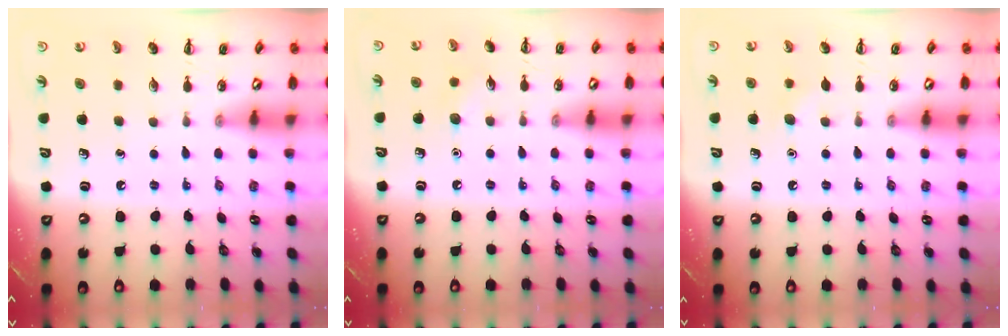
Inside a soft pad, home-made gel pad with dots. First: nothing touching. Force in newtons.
{"total": 5.5, "press": 5.3, "slide": 1.5}
{"total": 3.5, "press": 3.4, "slide": 0.8}